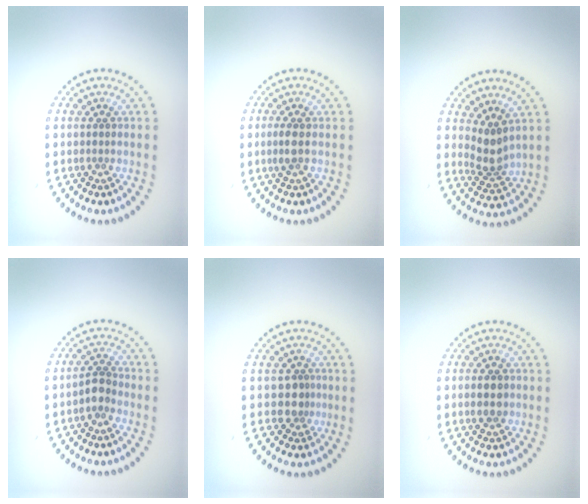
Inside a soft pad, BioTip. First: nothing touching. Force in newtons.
{"total": 1.2, "press": 1.1, "slide": 0.4}
{"total": 2.6, "press": 2.0, "slide": 1.7}
{"total": 1.8, "press": 1.4, "slide": 1.1}
{"total": 2.0, "press": 1.4, "slide": 1.4}
{"total": 2.2, "press": 2.2, "slide": 0.1}